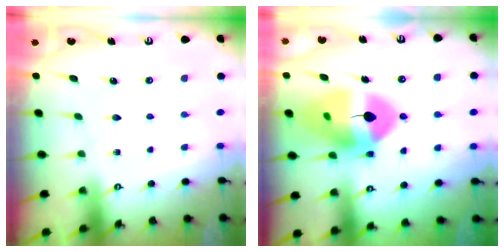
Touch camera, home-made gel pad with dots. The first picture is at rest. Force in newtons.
{"total": 15.4, "press": 15.2, "slide": 2.1}